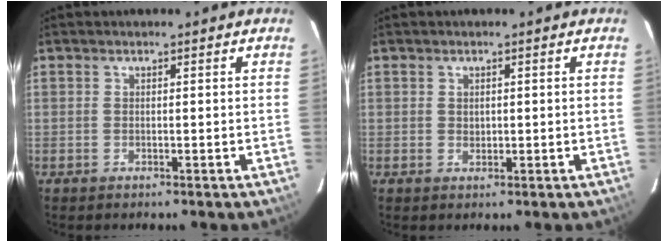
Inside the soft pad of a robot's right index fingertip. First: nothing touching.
{"total": 1.0, "force": [0.2, 1.0, 0.3], "torque": [0.000, 0.001, 0.006]}